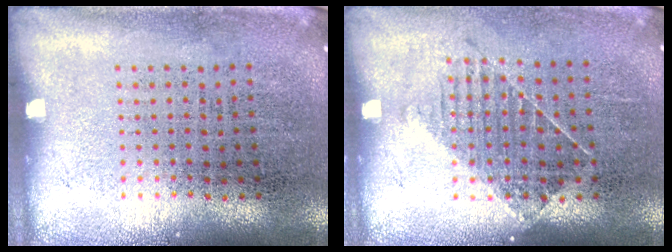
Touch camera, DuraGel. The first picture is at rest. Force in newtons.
{"total": 1.1, "press": 0.9, "slide": 0.7}